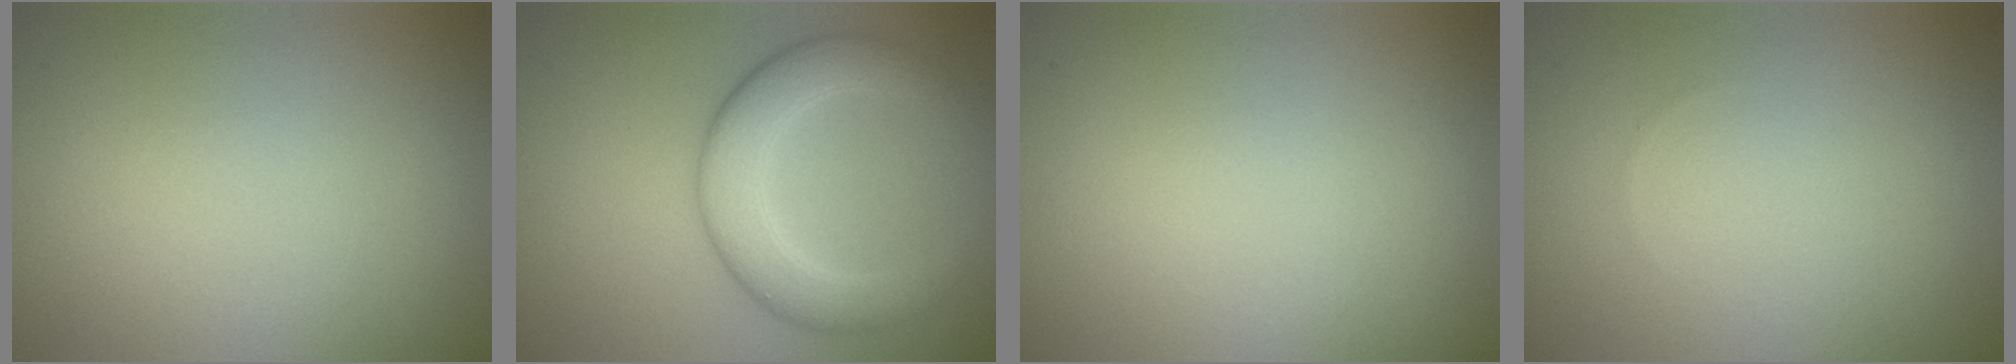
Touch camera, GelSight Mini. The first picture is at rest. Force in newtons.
{"total": 5.3, "press": 5.3, "slide": 0.1}
{"total": 0.0}
{"total": 0.0}